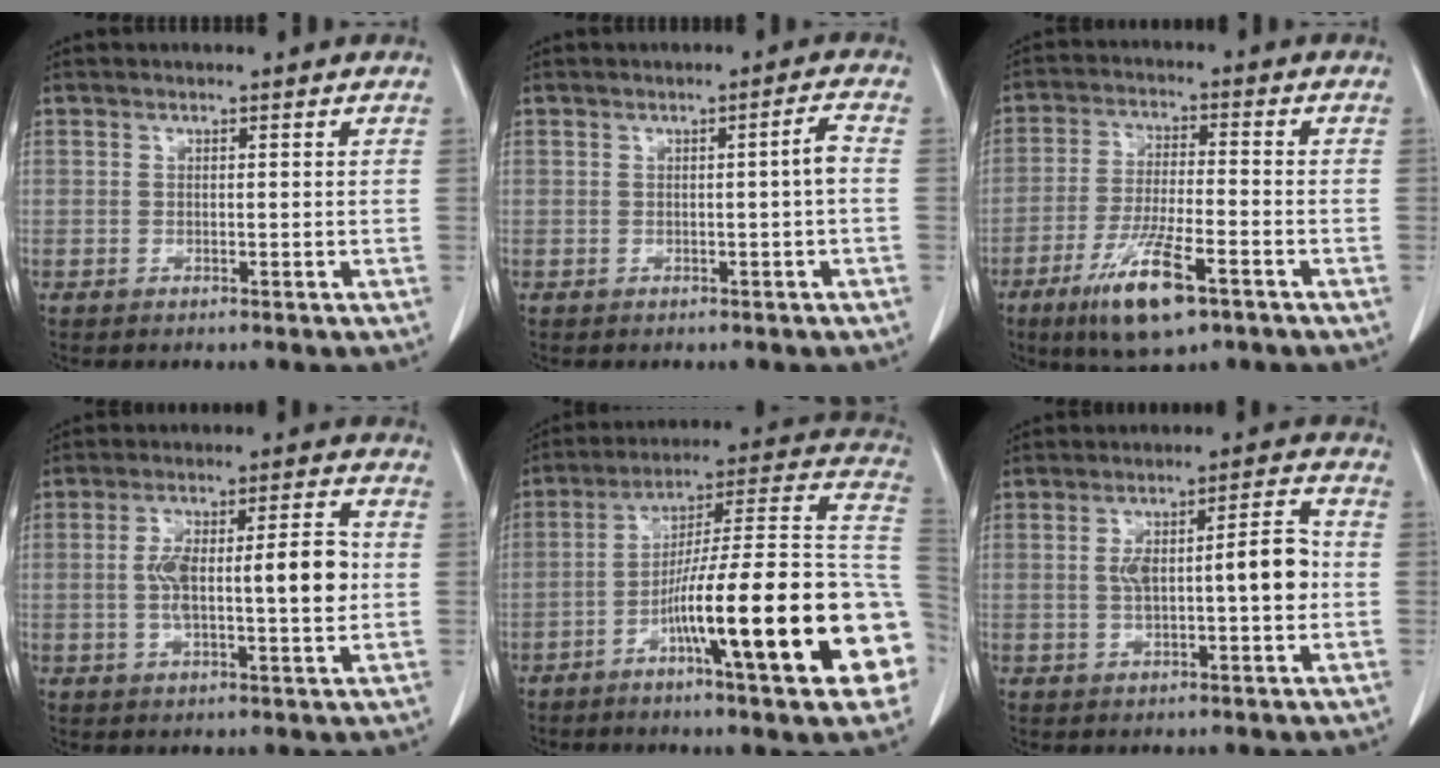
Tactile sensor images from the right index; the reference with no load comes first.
{"total": 2.1, "force": [-0.3, -0.3, 2.1], "torque": [-0.029, 0.002, -0.003]}
{"total": 11.0, "force": [-6.1, 2.1, 9.0], "torque": [-0.174, -0.023, -0.103]}
{"total": 12.1, "force": [0.1, 2.9, 11.7], "torque": [-0.195, 0.024, 0.004]}
{"total": 25.6, "force": [-7.5, 1.5, 24.5], "torque": [-0.278, 0.008, -0.122]}
{"total": 10.0, "force": [-0.1, 2.3, 9.8], "torque": [-0.156, 0.028, 0.001]}